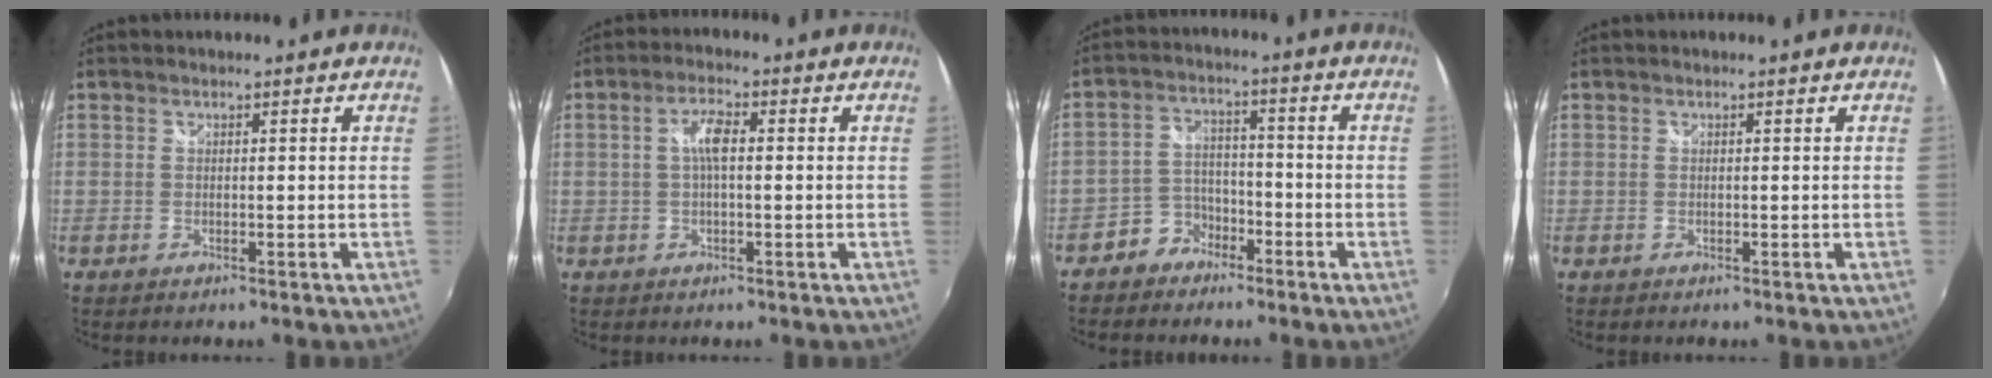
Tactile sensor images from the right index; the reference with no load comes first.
{"total": 3.9, "force": [0.3, 1.2, 3.7], "torque": [-0.070, 0.007, 0.006]}
{"total": 5.8, "force": [-4.2, 3.8, 0.7], "torque": [-0.025, 0.025, -0.077]}
{"total": 0.0}